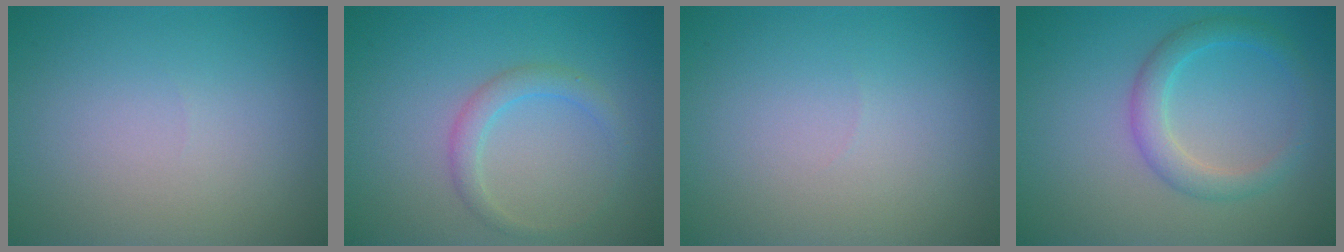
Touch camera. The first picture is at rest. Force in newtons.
{"total": 2.0, "press": 2.0, "slide": 0.2}
{"total": 0.0}
{"total": 2.9, "press": 2.8, "slide": 0.2}